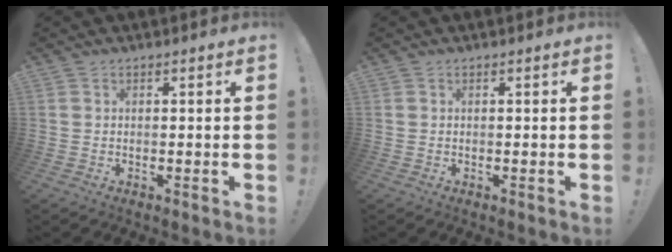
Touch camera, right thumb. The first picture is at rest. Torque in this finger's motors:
{"motor_torque": [0.00, 0.00, -0.04, 0.04, 0.02]}